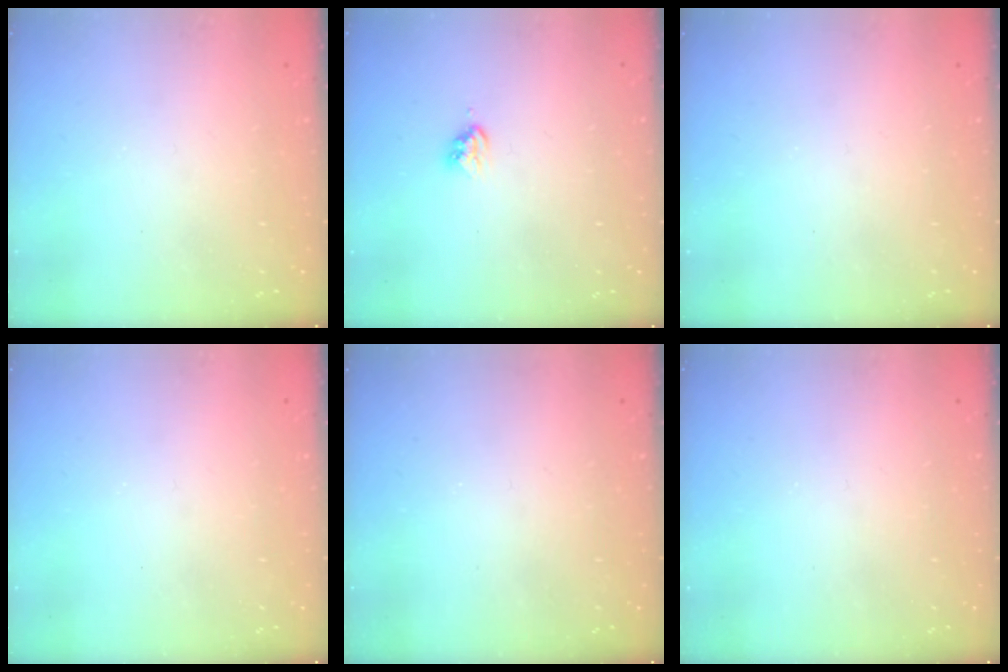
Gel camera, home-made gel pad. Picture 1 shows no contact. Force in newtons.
{"total": 3.5, "press": 3.5, "slide": 0.4}
{"total": 0.0}
{"total": 0.0}
{"total": 0.0}
{"total": 0.0}